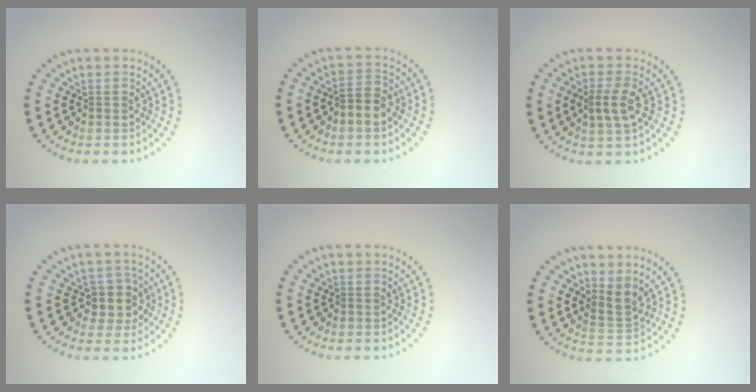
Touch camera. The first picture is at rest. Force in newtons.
{"total": 2.5, "press": 2.4, "slide": 0.6}
{"total": 2.7, "press": 2.6, "slide": 0.8}
{"total": 2.9, "press": 2.4, "slide": 1.5}
{"total": 0.0}
{"total": 2.3, "press": 1.5, "slide": 1.7}